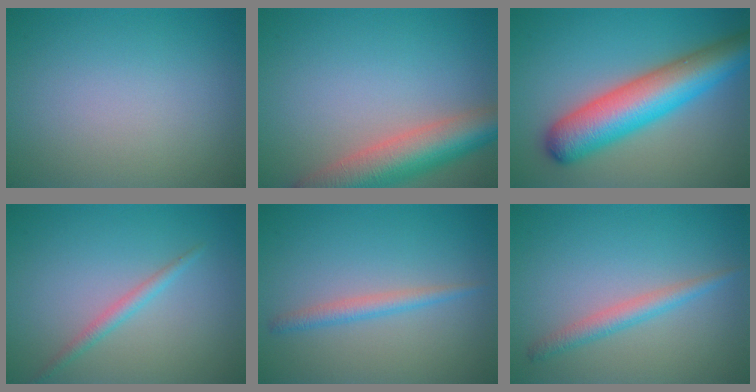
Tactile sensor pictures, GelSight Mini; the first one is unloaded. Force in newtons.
{"total": 7.6, "press": 7.6, "slide": 0.5}
{"total": 9.1, "press": 9.1, "slide": 0.4}
{"total": 1.5, "press": 1.5, "slide": 0.0}
{"total": 1.8, "press": 1.8, "slide": 0.0}
{"total": 2.2, "press": 2.2, "slide": 0.1}